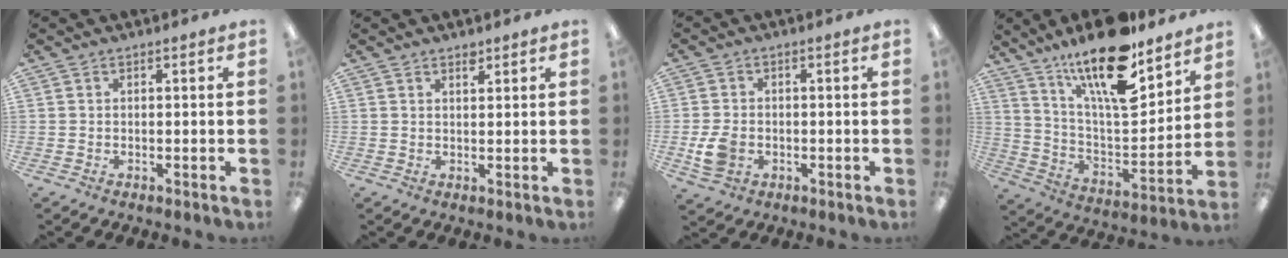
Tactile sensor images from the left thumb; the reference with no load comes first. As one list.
[{"total": 1.8, "force": [1.6, 0.6, 0.7], "torque": [-0.007, -0.006, 0.027]}, {"total": 6.1, "force": [-2.0, 4.8, 3.2], "torque": [-0.061, 0.005, -0.036]}, {"total": 20.0, "force": [14.3, 6.3, 12.5], "torque": [-0.223, -0.091, 0.244]}]